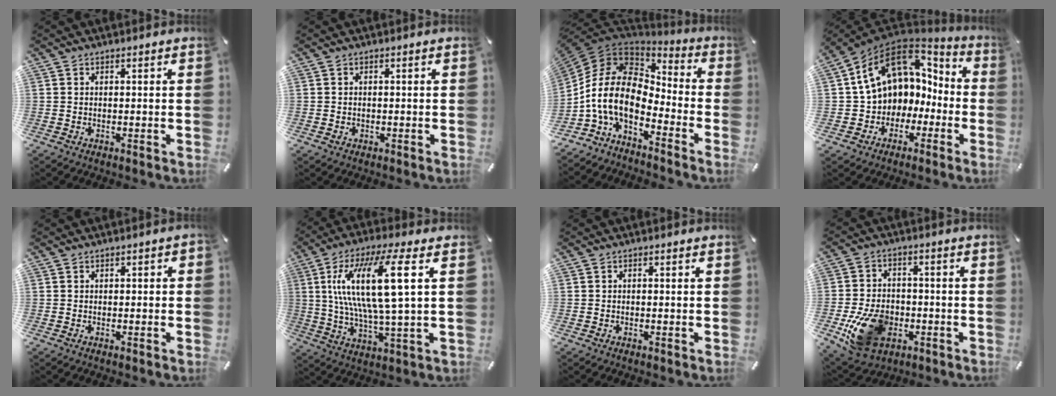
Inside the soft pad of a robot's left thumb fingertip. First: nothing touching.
{"total": 0.8, "force": [-0.2, 0.7, 0.4], "torque": [-0.007, 0.004, -0.005]}
{"total": 14.3, "force": [-4.1, 8.6, 10.7], "torque": [-0.242, 0.008, -0.082]}
{"total": 14.9, "force": [4.6, 11.8, 7.9], "torque": [-0.163, -0.018, 0.086]}
{"total": 1.0, "force": [-0.5, 0.7, 0.5], "torque": [-0.009, 0.003, -0.011]}
{"total": 18.0, "force": [5.0, 3.9, 16.8], "torque": [-0.345, -0.010, 0.067]}
{"total": 0.5, "force": [-0.3, 0.3, 0.3], "torque": [-0.007, 0.000, -0.006]}
{"total": 14.6, "force": [-4.6, 10.6, 9.0], "torque": [-0.178, 0.018, -0.078]}